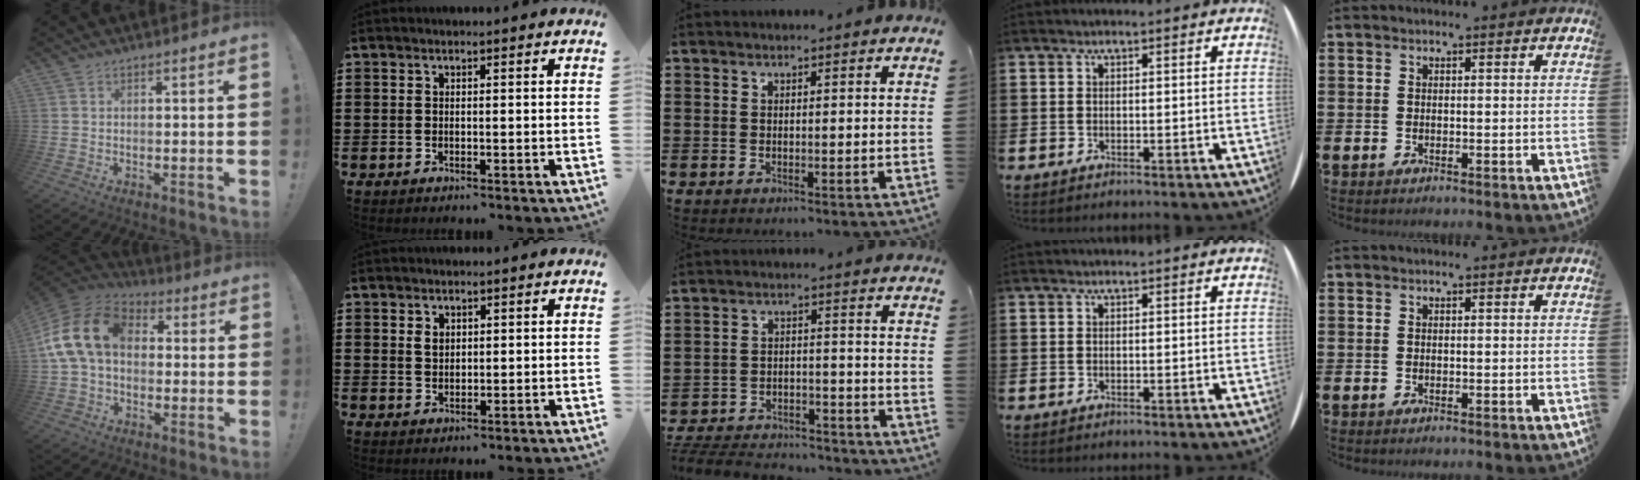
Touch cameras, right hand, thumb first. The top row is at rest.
{"thumb": {"total": 17.2, "force": [2.9, 11.7, 12.2], "torque": [-0.227, 0.017, 0.057]}, "index": {"total": 1.6, "force": [0.7, 1.2, 0.8], "torque": [-0.019, 0.005, 0.013]}, "middle": {"total": 6.1, "force": [-6.0, 1.0, 0.8], "torque": [-0.020, 0.006, -0.121]}}